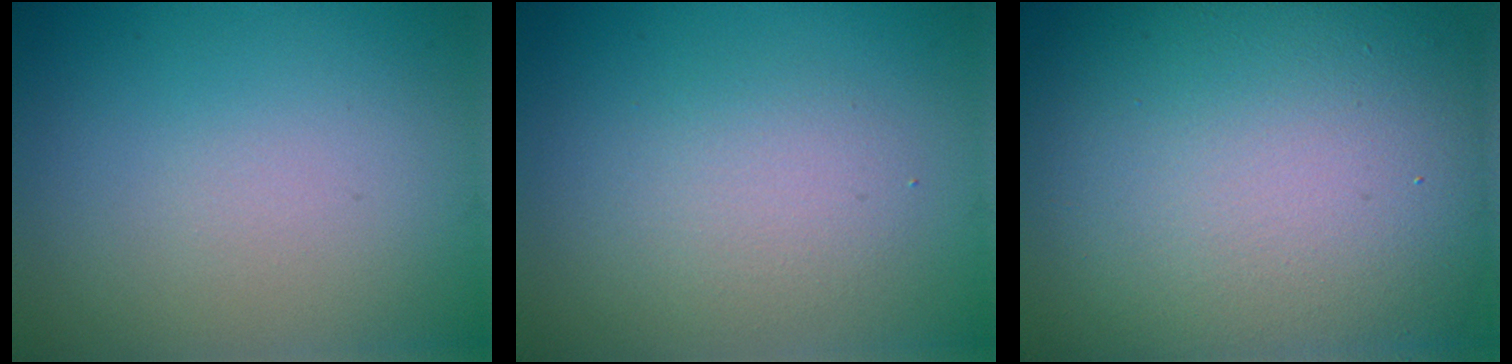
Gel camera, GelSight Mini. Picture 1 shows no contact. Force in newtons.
{"total": 2.2, "press": 2.2, "slide": 0.2}
{"total": 17.9, "press": 17.8, "slide": 1.2}